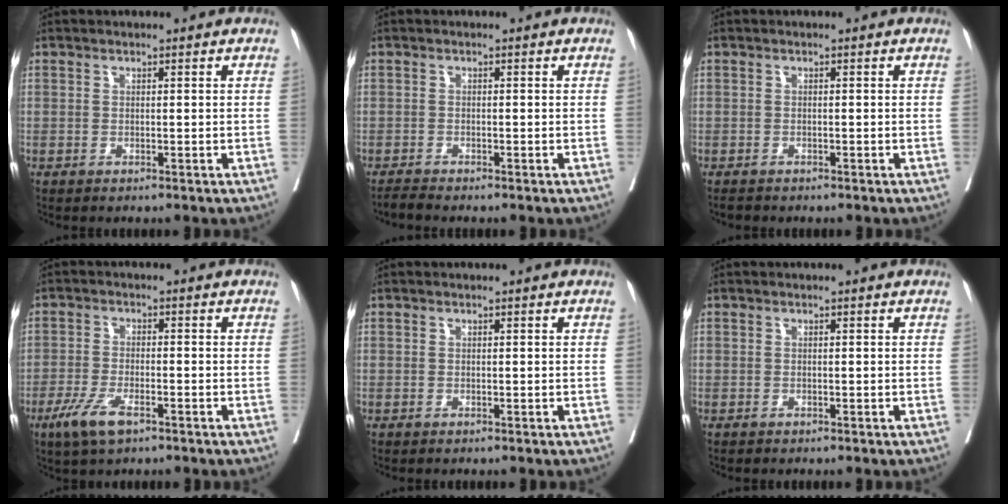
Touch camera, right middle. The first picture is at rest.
{"total": 1.2, "force": [-1.1, -0.4, 0.1], "torque": [-0.008, -0.006, -0.024]}
{"total": 0.9, "force": [-0.9, 0.3, 0.2], "torque": [-0.008, -0.003, -0.014]}
{"total": 5.6, "force": [-3.3, 1.5, 4.3], "torque": [-0.091, -0.009, -0.058]}
{"total": 0.0}
{"total": 0.0}